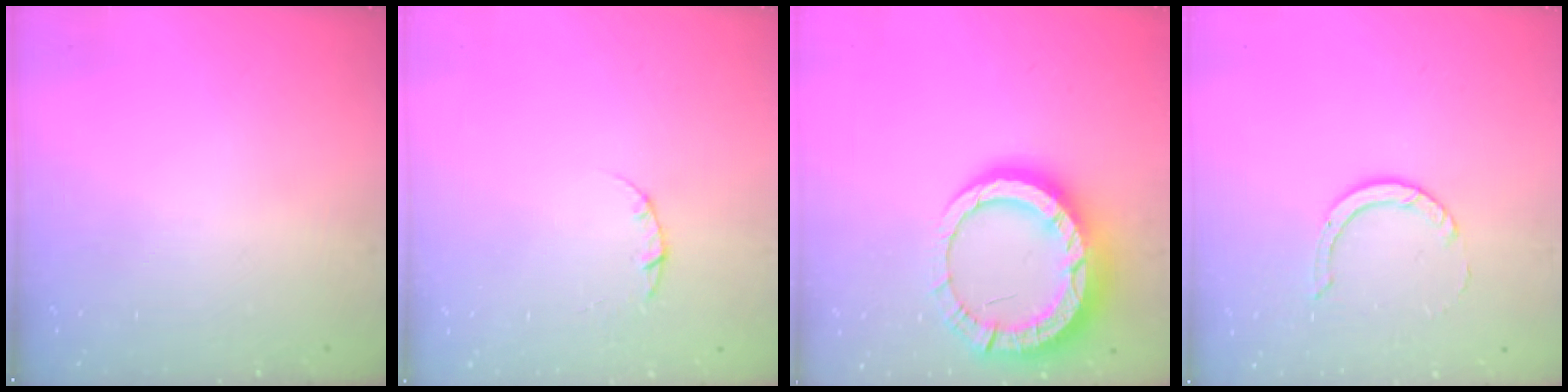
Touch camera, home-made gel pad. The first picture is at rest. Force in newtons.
{"total": 3.2, "press": 3.1, "slide": 0.4}
{"total": 15.9, "press": 15.9, "slide": 1.5}
{"total": 4.6, "press": 4.6, "slide": 0.3}